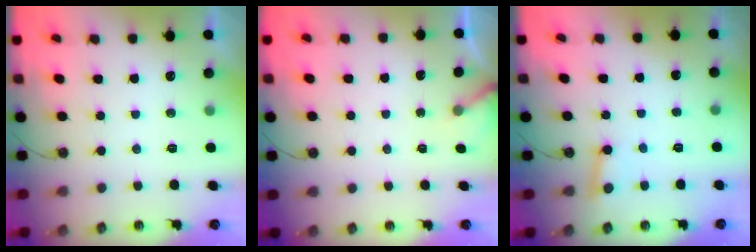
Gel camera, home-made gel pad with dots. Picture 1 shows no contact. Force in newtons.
{"total": 4.0, "press": 3.9, "slide": 0.3}
{"total": 2.8, "press": 2.7, "slide": 0.6}